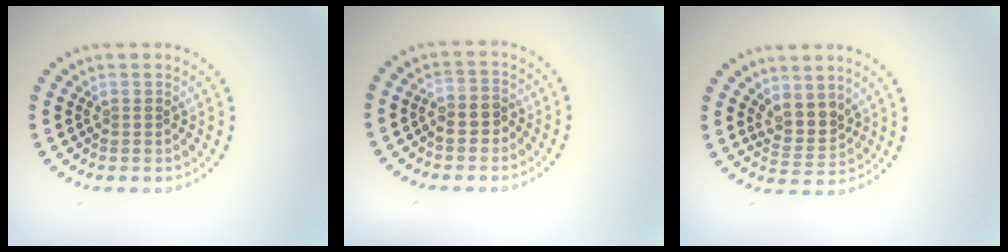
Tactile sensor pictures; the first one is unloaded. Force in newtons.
{"total": 1.6, "press": 1.5, "slide": 0.5}
{"total": 2.7, "press": 2.2, "slide": 1.5}